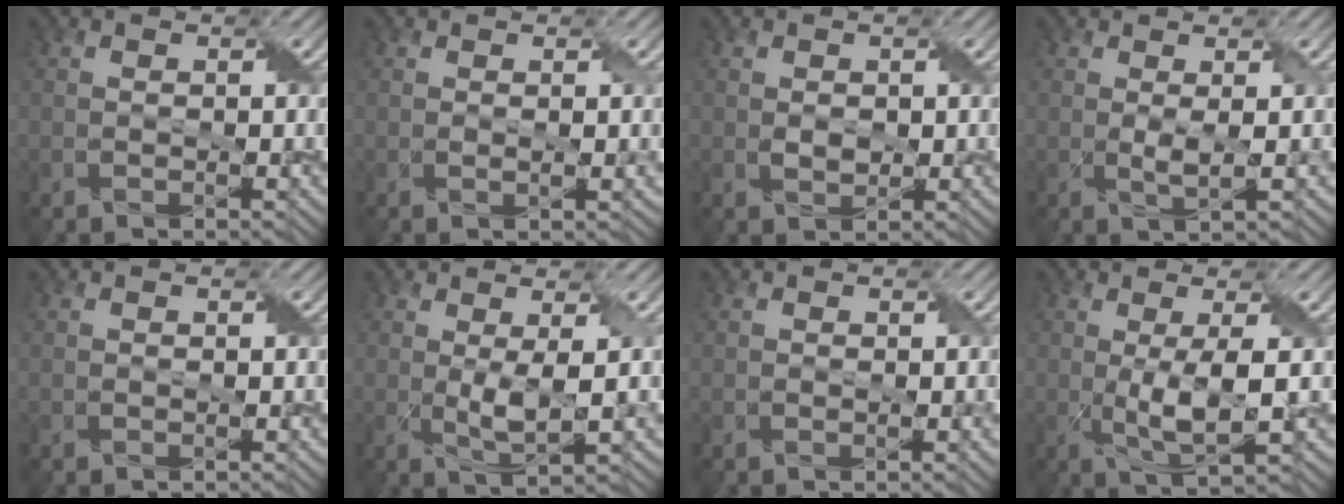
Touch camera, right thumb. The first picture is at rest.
{"total": 1.4, "force": [0.3, 0.2, 1.3], "torque": [-0.023, 0.001, 0.006]}
{"total": 1.5, "force": [0.1, 1.1, 1.0], "torque": [-0.025, -0.003, 0.006]}
{"total": 1.7, "force": [0.4, 0.1, 1.7], "torque": [-0.039, 0.001, 0.008]}
{"total": 0.0}
{"total": 3.7, "force": [0.3, 0.7, 3.6], "torque": [-0.078, 0.000, 0.009]}
{"total": 1.1, "force": [0.1, 0.1, 1.1], "torque": [-0.017, 0.001, 0.001]}
{"total": 5.4, "force": [-0.2, 1.1, 5.3], "torque": [-0.105, 0.000, 0.001]}